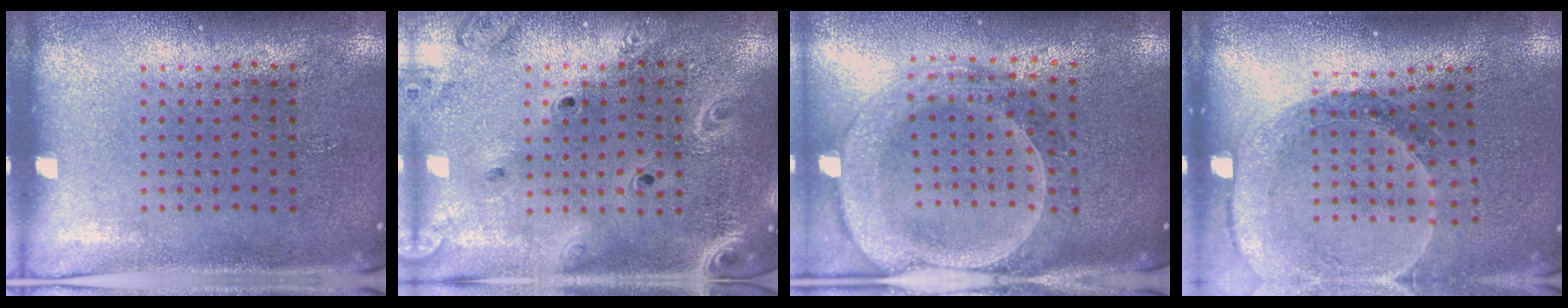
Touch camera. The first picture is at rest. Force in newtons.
{"total": 2.4, "press": 2.1, "slide": 1.2}
{"total": 2.7, "press": 2.4, "slide": 1.1}
{"total": 1.6, "press": 1.6, "slide": 0.1}